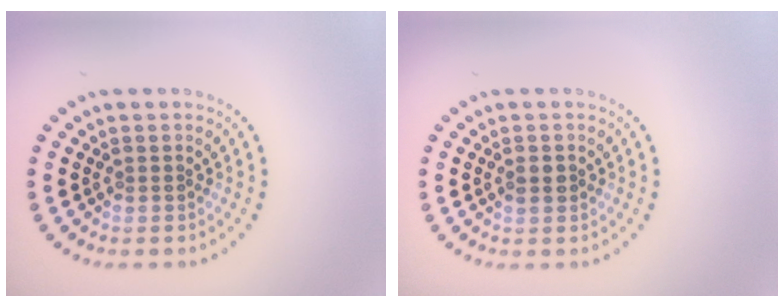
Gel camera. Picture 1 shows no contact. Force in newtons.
{"total": 1.2, "press": 1.2, "slide": 0.1}